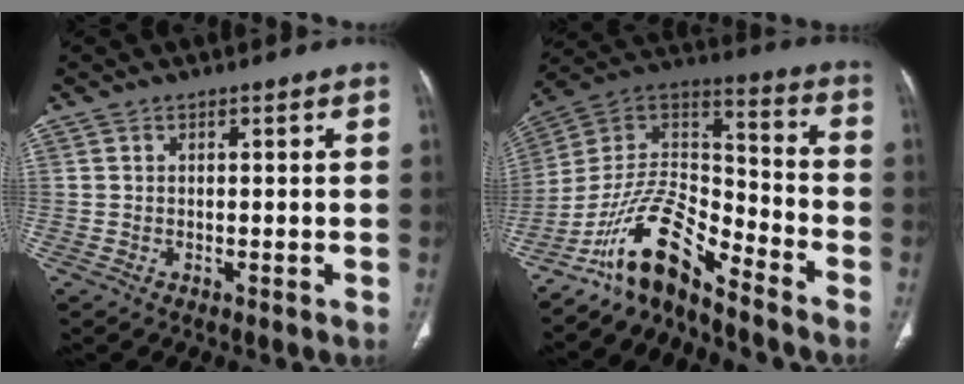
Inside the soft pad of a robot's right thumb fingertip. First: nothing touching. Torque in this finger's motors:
{"motor_torque": [2.79, 0.29, 1.41, -1.36, 0.45]}